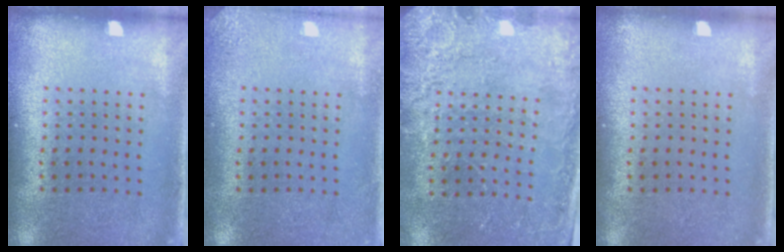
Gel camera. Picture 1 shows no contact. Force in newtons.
{"total": 1.7, "press": 1.7, "slide": 0.2}
{"total": 2.5, "press": 2.5, "slide": 0.5}
{"total": 0.0}